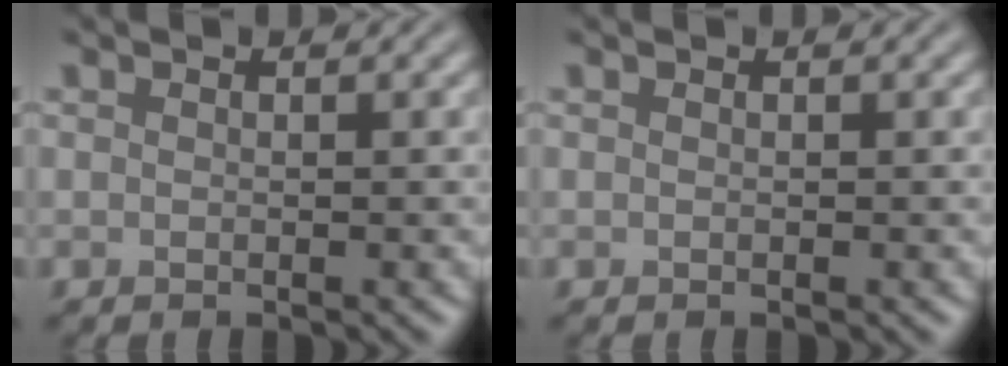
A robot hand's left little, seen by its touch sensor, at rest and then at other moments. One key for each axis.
{"total": 0.0}